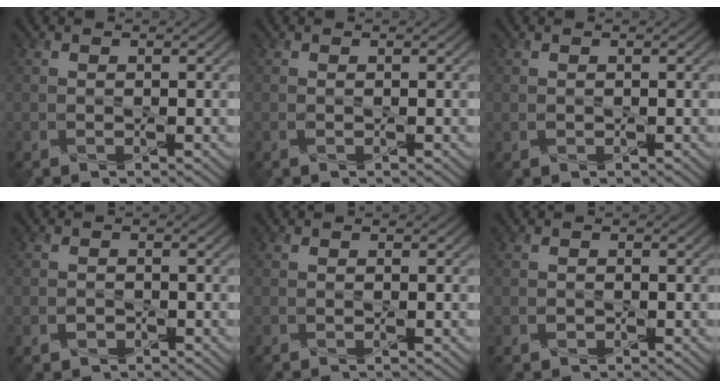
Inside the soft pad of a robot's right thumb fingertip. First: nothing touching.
{"total": 0.0}
{"total": 0.0}
{"total": 1.3, "force": [-0.7, 1.0, 0.5], "torque": [-0.009, -0.002, -0.014]}
{"total": 0.0}
{"total": 0.7, "force": [-0.3, 0.6, 0.2], "torque": [-0.003, -0.004, -0.008]}